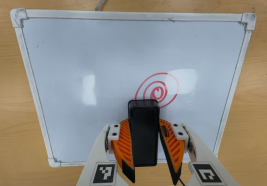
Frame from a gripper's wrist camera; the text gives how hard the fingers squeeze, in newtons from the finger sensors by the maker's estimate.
{"total": 11.5, "left": 12.2, "right": 10.8}